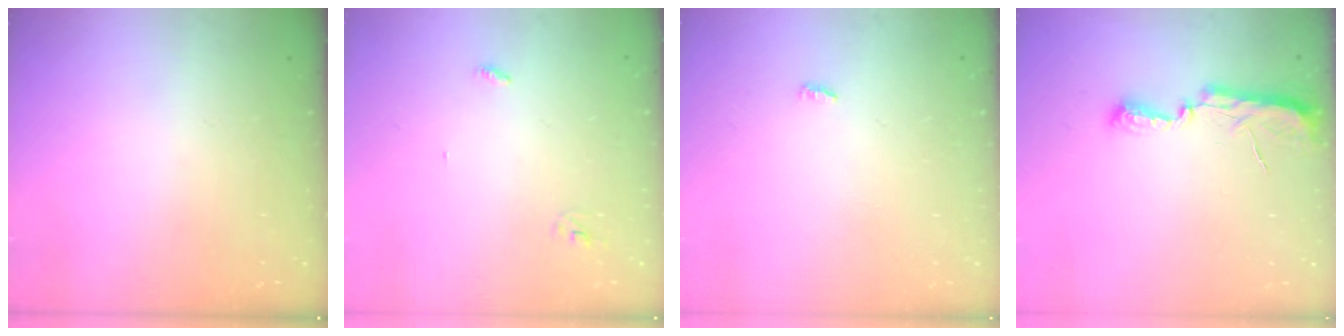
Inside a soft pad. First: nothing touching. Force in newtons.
{"total": 2.8, "press": 2.8, "slide": 0.2}
{"total": 2.7, "press": 2.7, "slide": 0.2}
{"total": 7.7, "press": 7.6, "slide": 1.0}